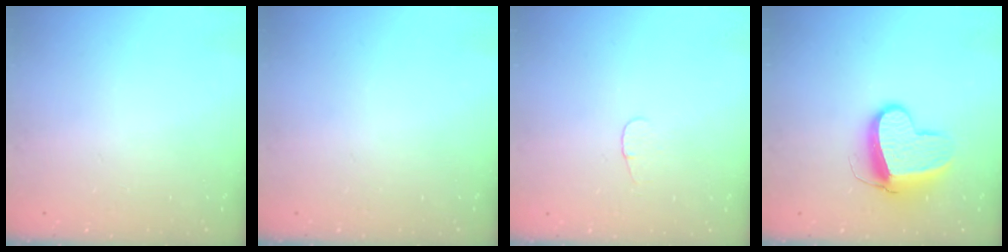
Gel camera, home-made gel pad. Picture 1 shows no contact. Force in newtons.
{"total": 0.0}
{"total": 3.4, "press": 3.3, "slide": 0.4}
{"total": 10.9, "press": 10.8, "slide": 1.3}